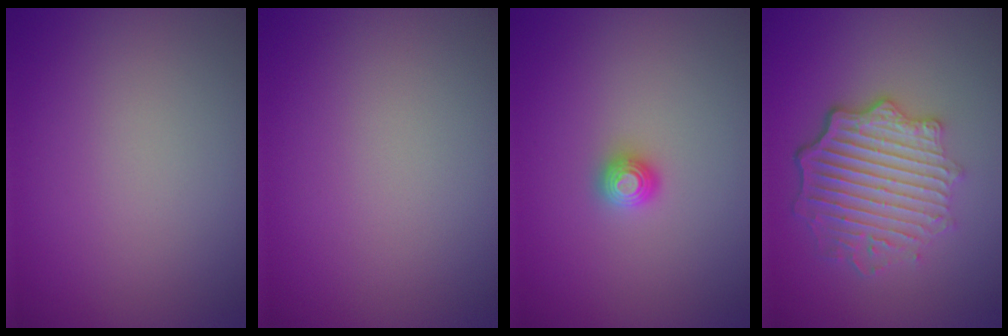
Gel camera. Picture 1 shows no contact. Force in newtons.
{"total": 0.0}
{"total": 1.2, "press": 1.2, "slide": 0.1}
{"total": 5.9, "press": 4.5, "slide": 3.9}